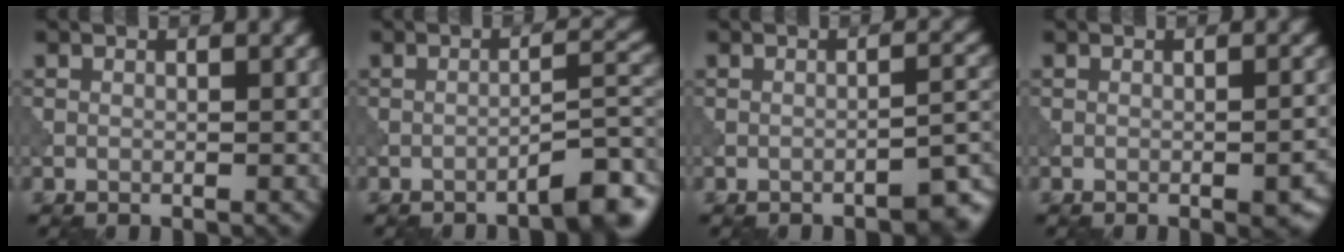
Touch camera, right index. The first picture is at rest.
{"total": 3.9, "force": [-2.7, 0.5, 2.8], "torque": [-0.037, 0.018, -0.045]}
{"total": 3.0, "force": [-2.3, 0.6, 1.8], "torque": [-0.018, 0.012, -0.037]}
{"total": 3.4, "force": [-1.8, 1.1, 2.6], "torque": [-0.031, -0.003, -0.017]}